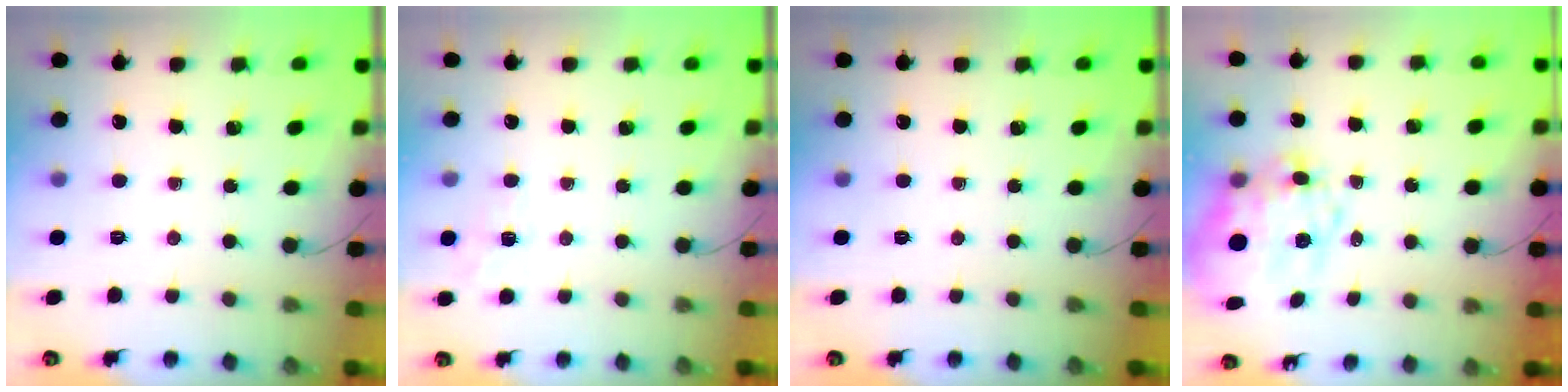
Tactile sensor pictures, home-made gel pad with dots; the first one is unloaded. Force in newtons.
{"total": 5.6, "press": 5.3, "slide": 1.8}
{"total": 0.0}
{"total": 12.3, "press": 11.9, "slide": 2.9}